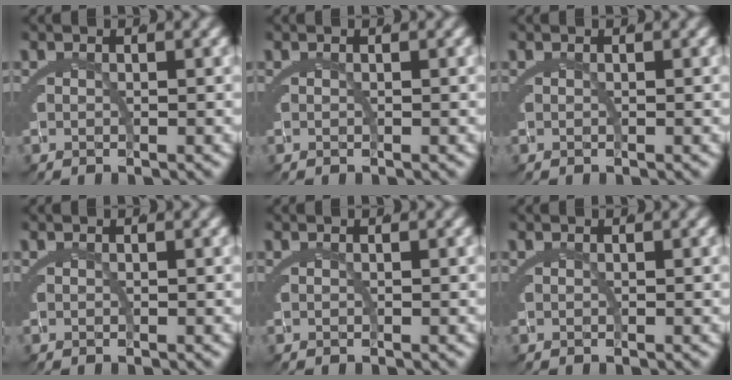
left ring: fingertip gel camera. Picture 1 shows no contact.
{"total": 0.0}
{"total": 0.0}
{"total": 0.0}
{"total": 0.0}
{"total": 0.0}